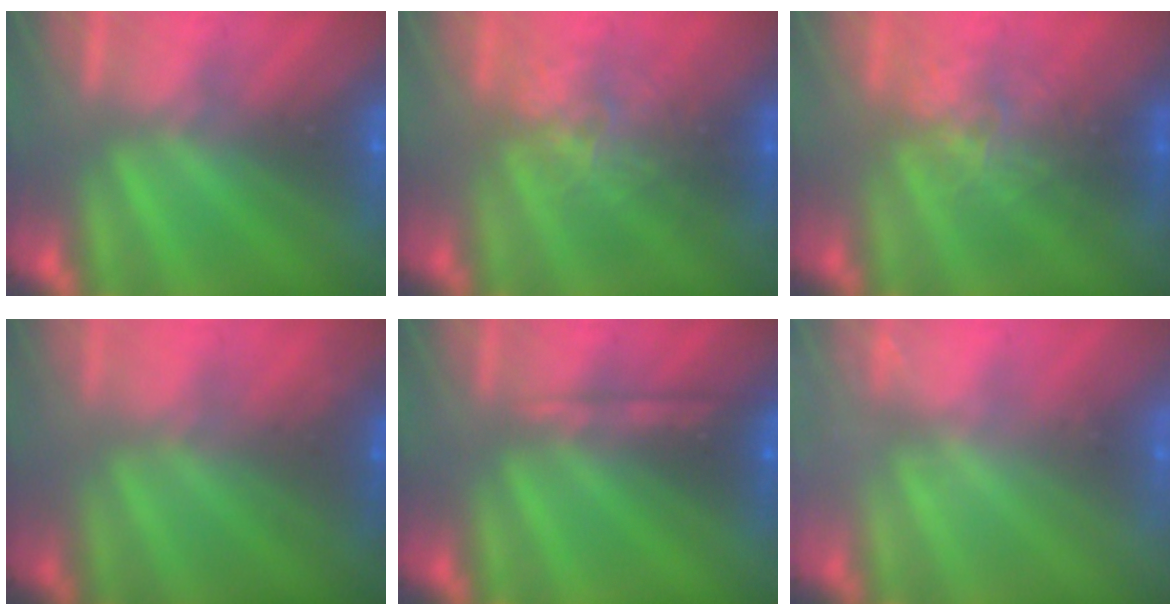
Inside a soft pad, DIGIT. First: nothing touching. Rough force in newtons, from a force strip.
{"total": 2.4}
{"total": 2.4}
{"total": 1.8}
{"total": 2.2}
{"total": 2.7}